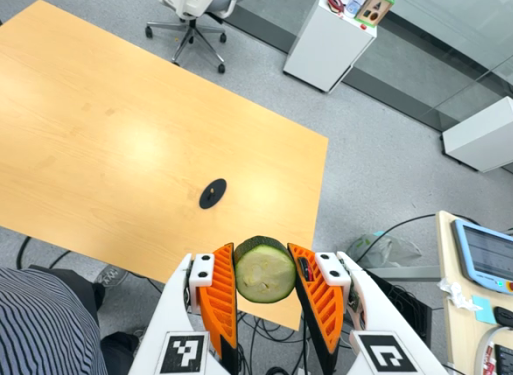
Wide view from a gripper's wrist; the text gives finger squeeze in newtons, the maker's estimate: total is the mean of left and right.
{"total": 11.4, "left": 12.8, "right": 9.9}